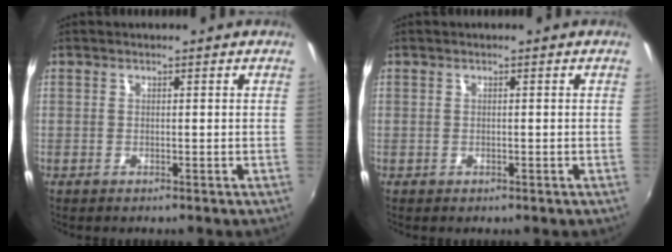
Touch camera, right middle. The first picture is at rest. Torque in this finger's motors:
{"motor_torque": [-0.65, -0.06, 0.06, 0.00]}